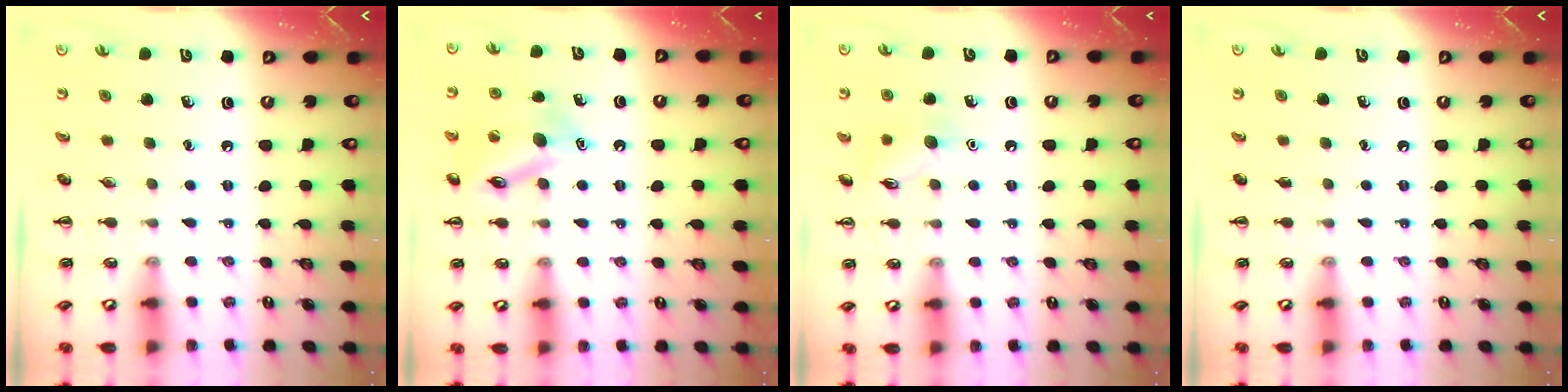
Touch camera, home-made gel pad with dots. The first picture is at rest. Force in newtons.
{"total": 13.9, "press": 13.8, "slide": 1.3}
{"total": 7.9, "press": 7.8, "slide": 0.8}
{"total": 0.0}